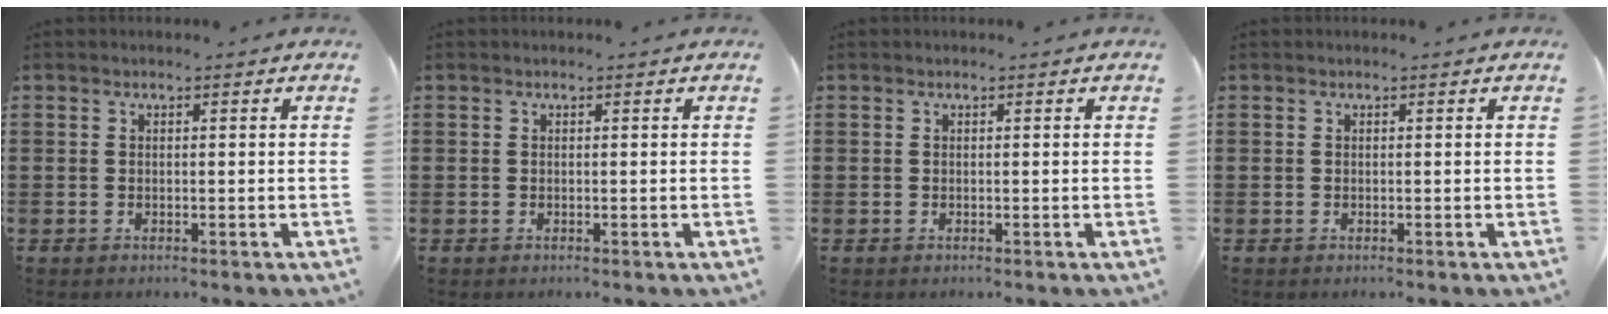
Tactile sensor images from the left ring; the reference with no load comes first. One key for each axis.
{"total": 0.0}
{"total": 0.0}
{"total": 0.0}